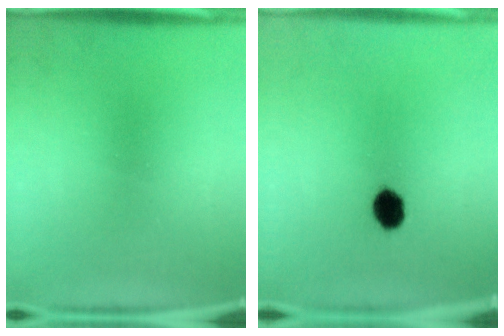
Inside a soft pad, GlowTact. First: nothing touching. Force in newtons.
{"total": 5.4}